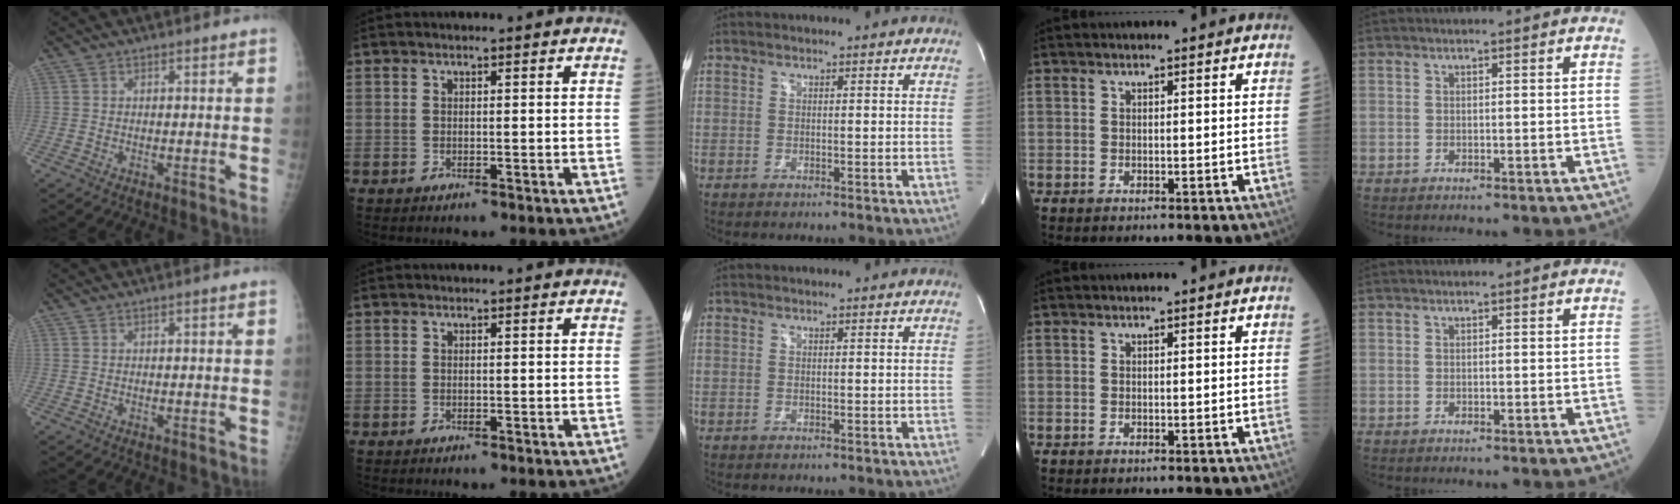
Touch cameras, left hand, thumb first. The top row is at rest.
{}